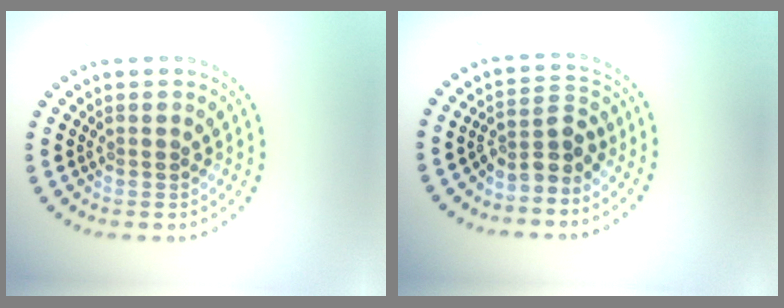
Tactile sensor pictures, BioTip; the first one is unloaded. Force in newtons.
{"total": 2.8, "press": 2.0, "slide": 1.9}